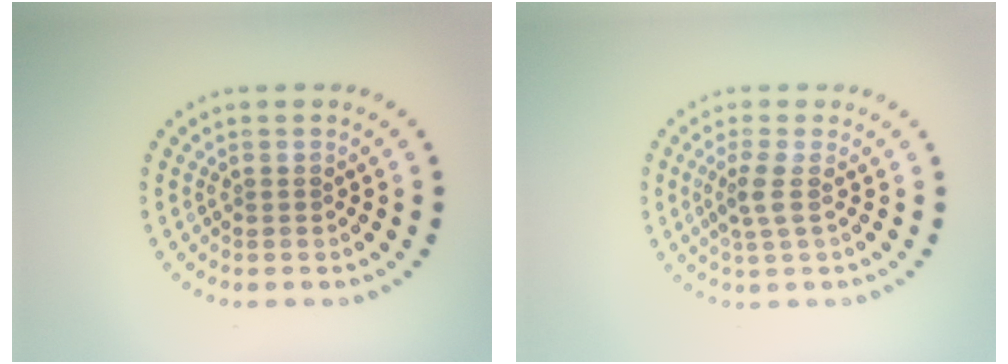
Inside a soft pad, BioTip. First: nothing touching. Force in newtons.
{"total": 2.1, "press": 1.6, "slide": 1.3}